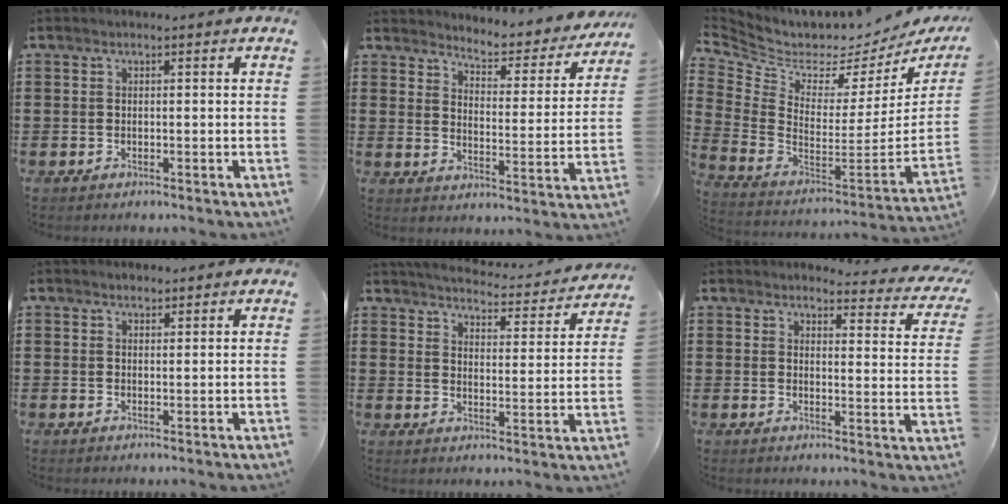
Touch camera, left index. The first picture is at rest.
{"total": 4.2, "force": [4.2, 0.1, 0.6], "torque": [-0.030, -0.041, 0.063]}
{"total": 2.6, "force": [1.8, 1.7, 0.6], "torque": [-0.039, -0.044, 0.024]}
{"total": 1.0, "force": [0.9, 0.4, 0.0], "torque": [-0.001, 0.003, 0.017]}
{"total": 4.4, "force": [4.4, 0.0, 0.7], "torque": [-0.037, -0.033, 0.072]}
{"total": 3.6, "force": [3.4, 0.4, 1.2], "torque": [-0.023, -0.025, 0.054]}